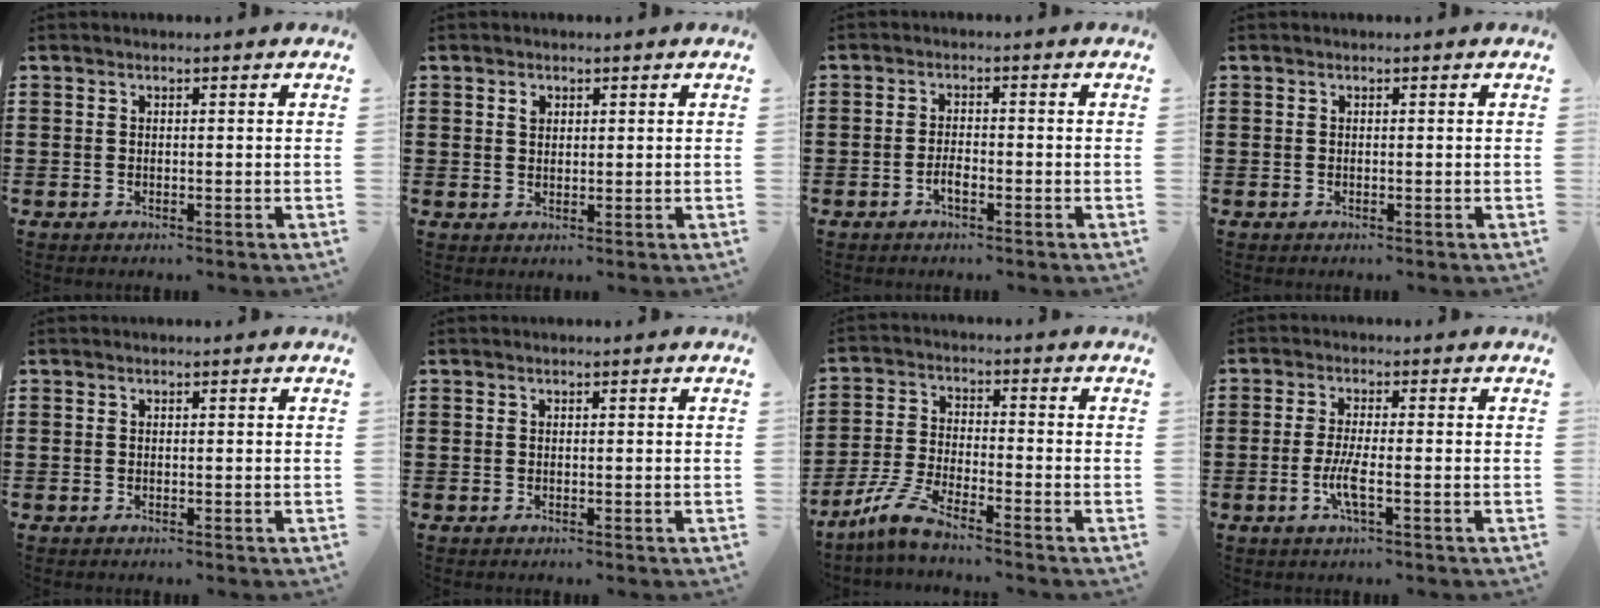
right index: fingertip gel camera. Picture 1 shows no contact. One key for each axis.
{"total": 1.4, "fx": 0.8, "fy": 0.9, "fz": 0.6, "tx": -0.015, "ty": 0.003, "tz": 0.015}
{"total": 2.2, "fx": -1.1, "fy": 0.7, "fz": 1.7, "tx": -0.032, "ty": 0.002, "tz": -0.021}
{"total": 0.0}
{"total": 0.0}
{"total": 0.0}
{"total": 6.2, "fx": -5.2, "fy": 0.2, "fz": 3.4, "tx": -0.097, "ty": -0.017, "tz": -0.108}
{"total": 4.3, "fx": -1.5, "fy": 0.6, "fz": 4.0, "tx": -0.089, "ty": -0.008, "tz": -0.034}